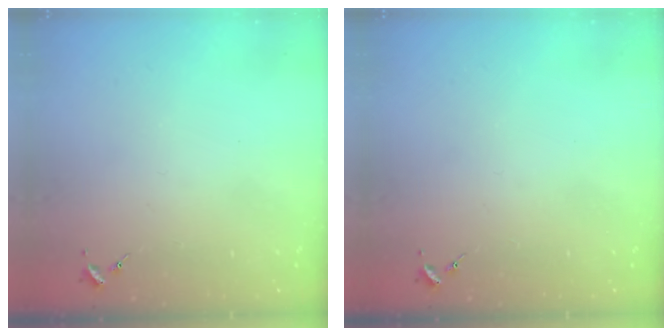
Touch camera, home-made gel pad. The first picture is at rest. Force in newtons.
{"total": 0.0}